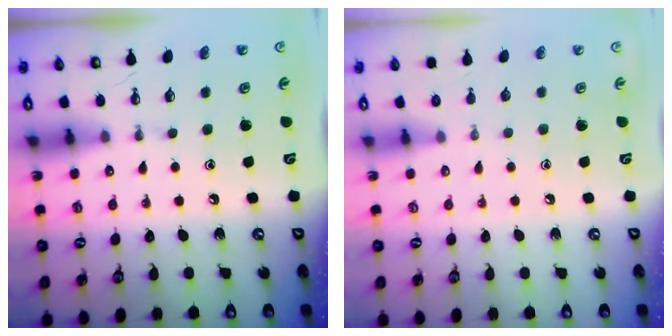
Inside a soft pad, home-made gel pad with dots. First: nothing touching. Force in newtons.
{"total": 0.0}